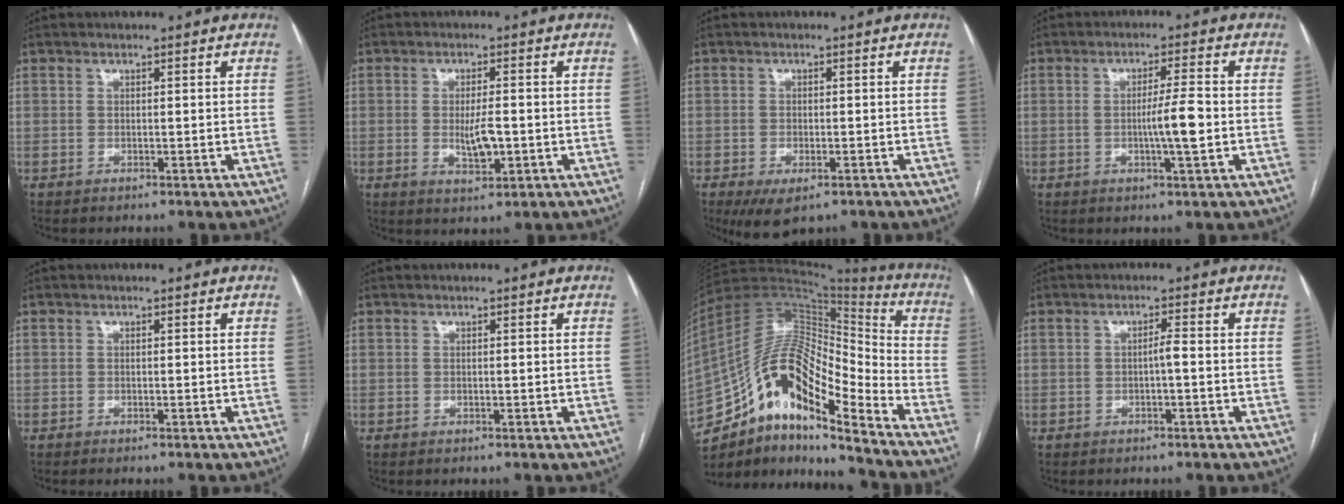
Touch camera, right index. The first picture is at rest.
{"total": 4.7, "force": [-0.7, 1.4, 4.4], "torque": [-0.081, -0.005, -0.008]}
{"total": 5.0, "force": [-3.0, 2.3, 3.3], "torque": [-0.055, -0.008, -0.039]}
{"total": 5.5, "force": [-0.8, -0.1, 5.5], "torque": [-0.090, -0.002, -0.014]}
{"total": 0.6, "force": [-0.5, 0.0, 0.3], "torque": [-0.005, -0.001, -0.009]}
{"total": 0.0}
{"total": 19.4, "force": [-11.9, 5.4, 14.4], "torque": [-0.273, 0.041, -0.200]}
{"total": 1.6, "force": [-0.4, 0.1, 1.5], "torque": [-0.023, 0.003, -0.007]}